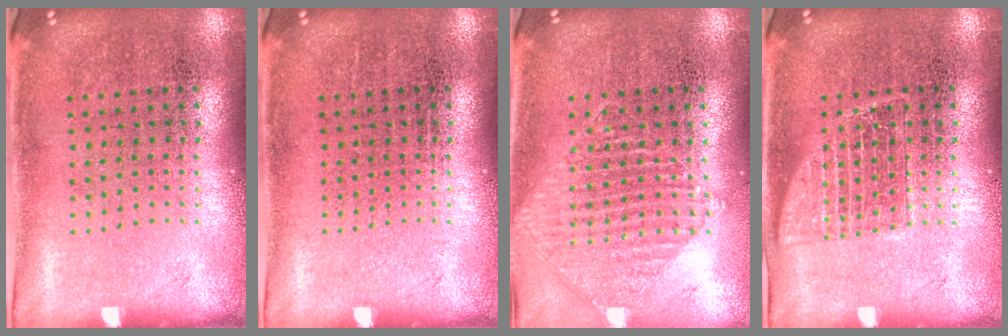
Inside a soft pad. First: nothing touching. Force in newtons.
{"total": 0.0}
{"total": 1.0, "press": 1.0, "slide": 0.1}
{"total": 1.9, "press": 1.8, "slide": 0.3}